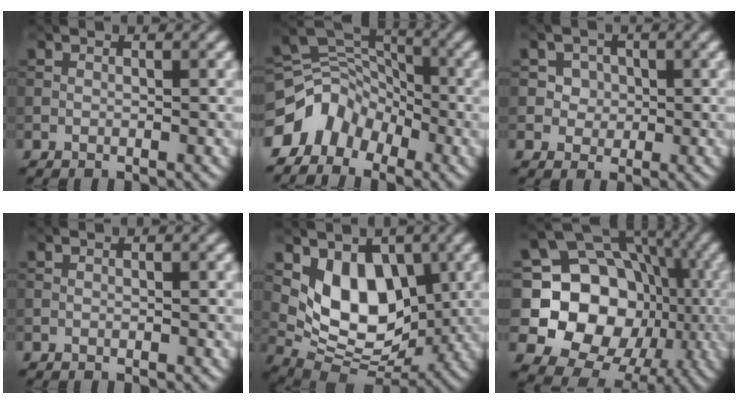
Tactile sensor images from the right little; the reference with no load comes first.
{"total": 5.6, "force": [-3.7, 3.8, 1.7], "torque": [-0.024, 0.004, -0.077]}
{"total": 3.4, "force": [1.2, 2.9, 1.4], "torque": [-0.036, -0.004, 0.021]}
{"total": 0.0}
{"total": 7.2, "force": [1.5, 4.7, 5.2], "torque": [-0.090, -0.022, 0.015]}
{"total": 14.2, "force": [-1.8, 11.9, 7.4], "torque": [-0.107, -0.012, -0.057]}